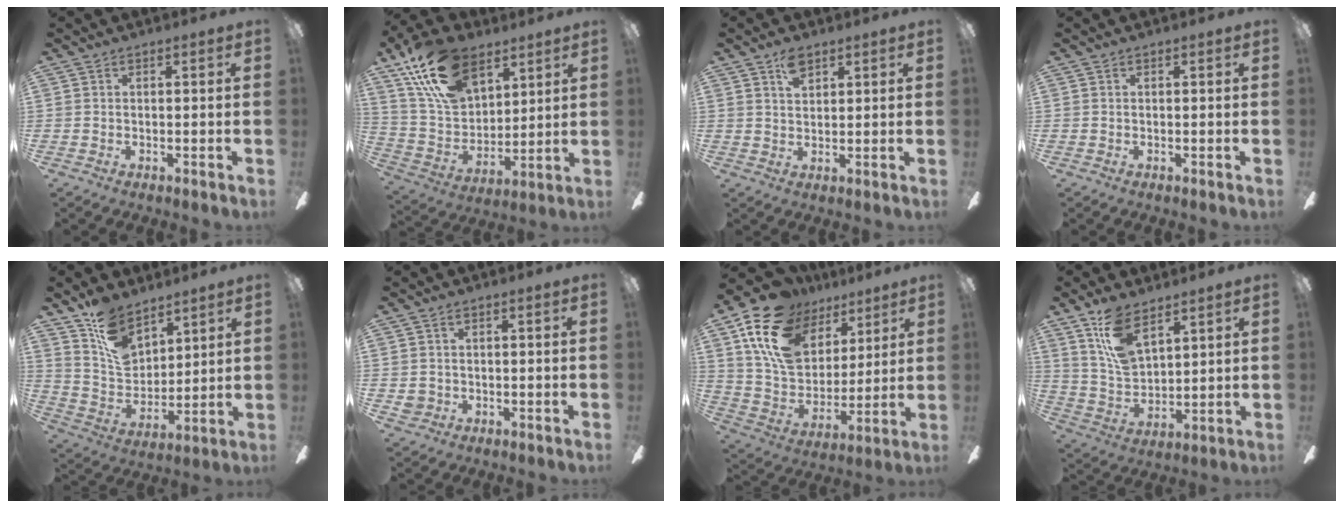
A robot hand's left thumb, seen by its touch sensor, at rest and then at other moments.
{"total": 20.9, "force": [12.9, 11.9, 11.3], "torque": [-0.228, -0.048, 0.240]}
{"total": 4.4, "force": [2.8, 2.3, 2.4], "torque": [-0.038, -0.004, 0.049]}
{"total": 0.0}
{"total": 12.9, "force": [8.6, 7.8, 5.6], "torque": [-0.109, -0.046, 0.171]}
{"total": 2.2, "force": [0.0, 2.1, 0.7], "torque": [-0.015, 0.005, -0.001]}
{"total": 20.6, "force": [11.8, 13.2, 10.4], "torque": [-0.202, -0.048, 0.220]}
{"total": 12.7, "force": [8.2, 6.1, 7.5], "torque": [-0.155, -0.028, 0.151]}